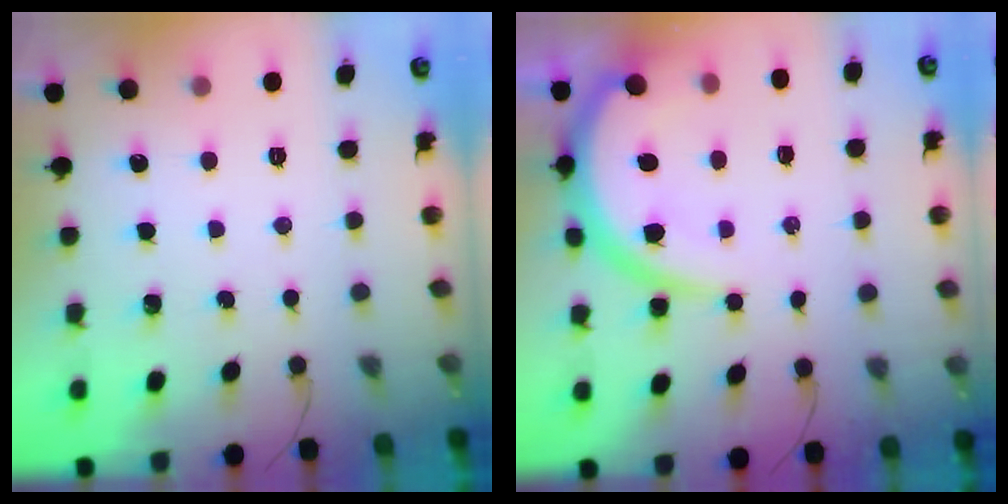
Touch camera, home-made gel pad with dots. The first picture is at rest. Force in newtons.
{"total": 10.5, "press": 10.4, "slide": 1.2}